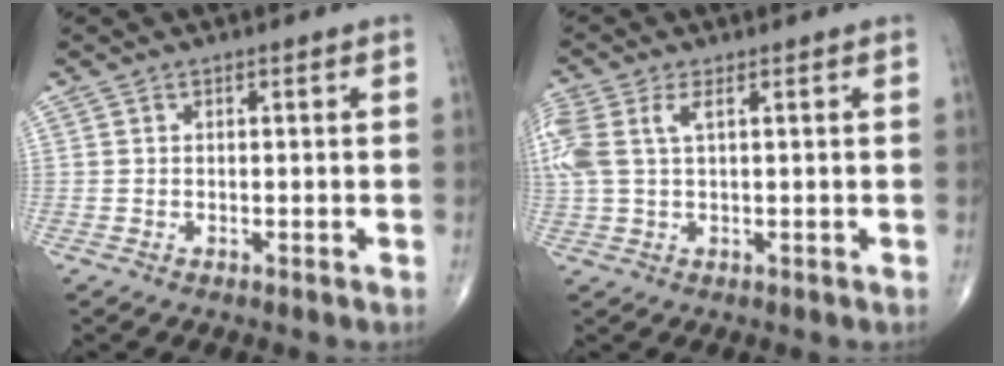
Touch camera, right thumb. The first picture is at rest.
{"total": 8.4, "force": [2.3, 4.1, 7.0], "torque": [-0.203, 0.022, 0.054]}